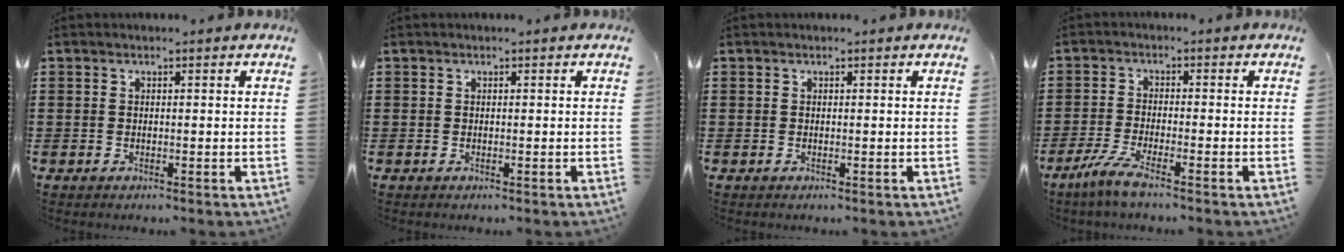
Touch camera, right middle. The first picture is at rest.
{"total": 0.0}
{"total": 0.0}
{"total": 4.4, "force": [-3.0, 0.0, 3.2], "torque": [-0.088, -0.019, -0.064]}